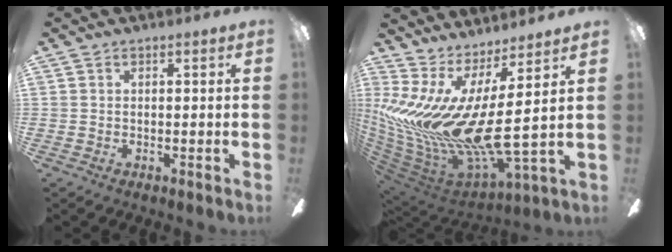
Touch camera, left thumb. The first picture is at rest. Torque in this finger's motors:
{"motor_torque": [2.36, 2.40, 2.38, -0.39, 0.27]}